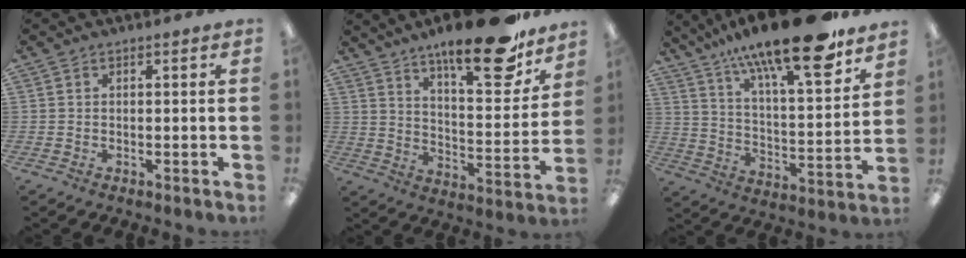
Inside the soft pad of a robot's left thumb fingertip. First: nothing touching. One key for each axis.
{"total": 20.9, "fx": 15.7, "fy": 6.3, "fz": 12.3, "tx": -0.180, "ty": -0.102, "tz": 0.257}
{"total": 22.0, "fx": 16.6, "fy": 5.6, "fz": 13.4, "tx": -0.211, "ty": -0.113, "tz": 0.272}